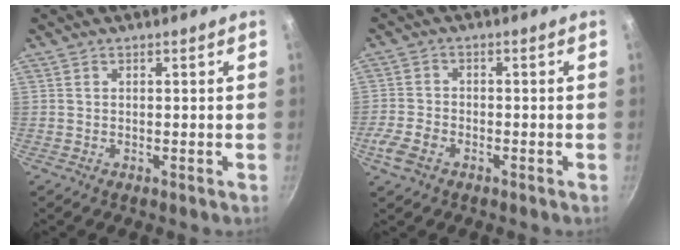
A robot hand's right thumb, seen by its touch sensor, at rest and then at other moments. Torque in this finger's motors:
{"motor_torque": [1.90, 1.76, 0.50, -0.83, 0.08]}